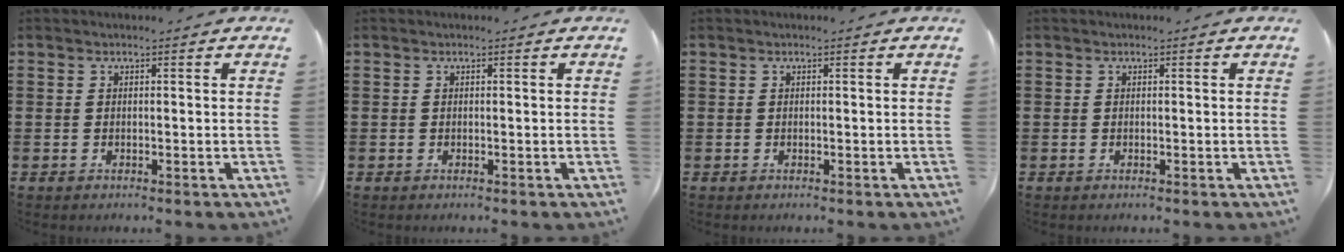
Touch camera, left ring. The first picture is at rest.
{"total": 0.0}
{"total": 0.0}
{"total": 0.0}